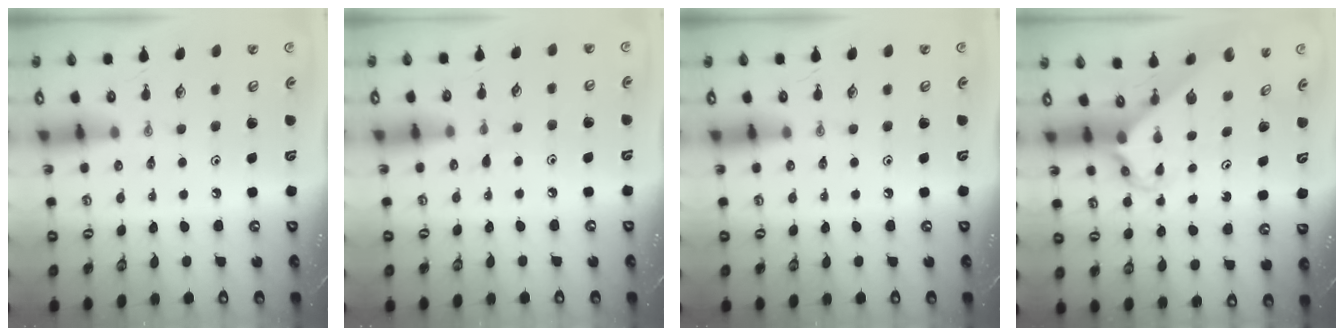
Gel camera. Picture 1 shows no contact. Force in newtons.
{"total": 4.7, "press": 4.7, "slide": 0.5}
{"total": 0.0}
{"total": 2.7, "press": 2.7, "slide": 0.2}